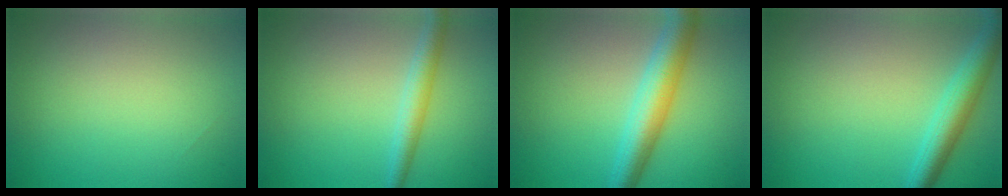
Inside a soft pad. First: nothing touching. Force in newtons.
{"total": 2.7, "press": 2.7, "slide": 0.0}
{"total": 5.7, "press": 5.7, "slide": 0.1}
{"total": 4.0, "press": 4.0, "slide": 0.1}